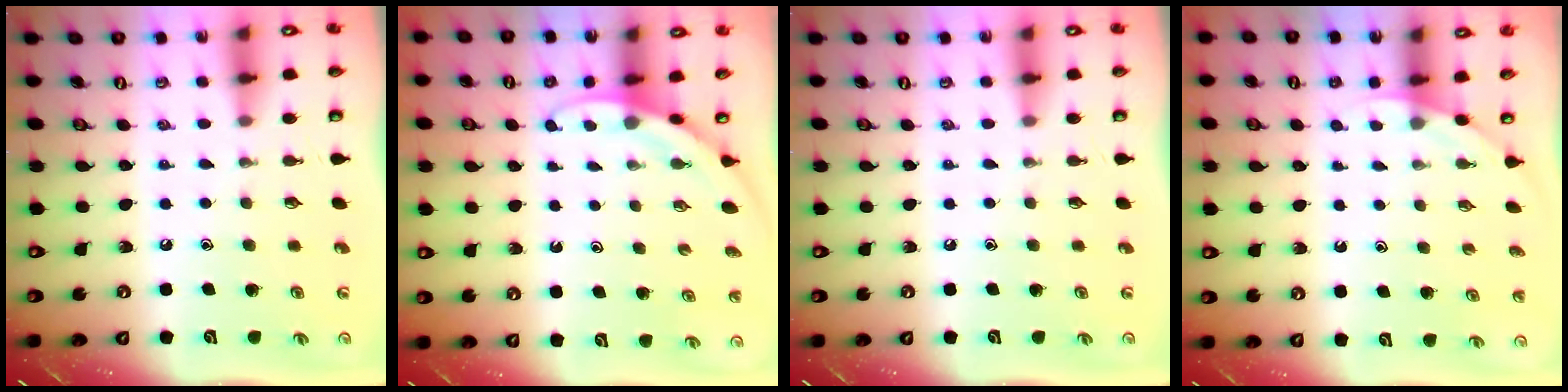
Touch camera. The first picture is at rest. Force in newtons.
{"total": 4.6, "press": 4.5, "slide": 0.3}
{"total": 0.0}
{"total": 2.6, "press": 2.6, "slide": 0.1}